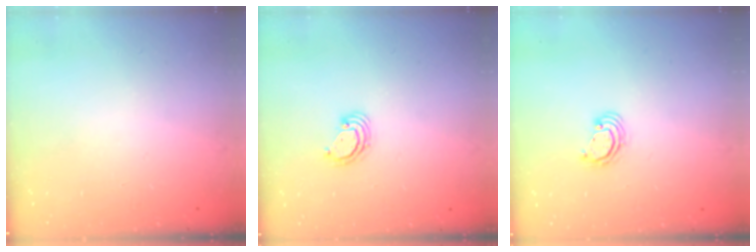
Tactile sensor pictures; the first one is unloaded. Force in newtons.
{"total": 3.5, "press": 3.5, "slide": 0.1}
{"total": 2.6, "press": 2.6, "slide": 0.1}